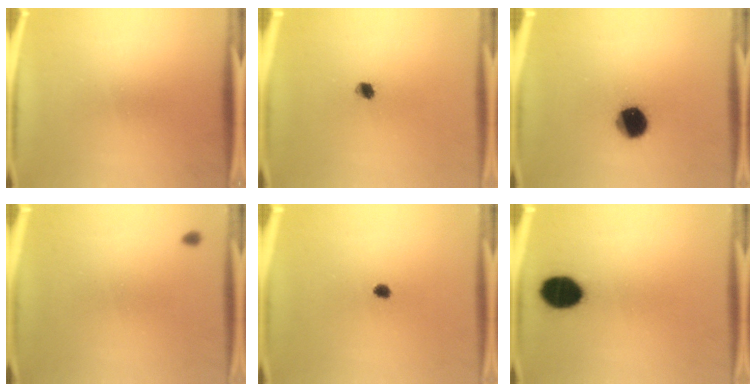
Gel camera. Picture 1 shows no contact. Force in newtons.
{"total": 2.1}
{"total": 11.6}
{"total": 0.8}
{"total": 1.8}
{"total": 10.4}